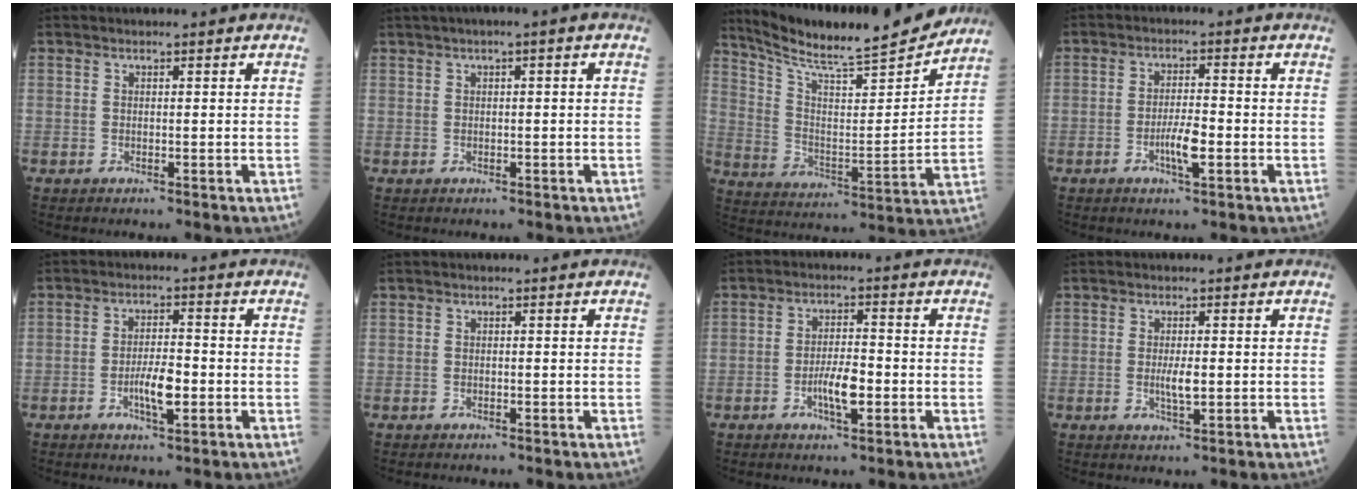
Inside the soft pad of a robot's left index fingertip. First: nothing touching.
{"total": 2.2, "force": [0.7, 0.1, 2.1], "torque": [-0.036, 0.007, 0.012]}
{"total": 20.0, "force": [18.3, 0.3, 8.1], "torque": [-0.144, -0.032, 0.282]}
{"total": 4.0, "force": [-1.6, 0.5, 3.6], "torque": [-0.068, -0.004, -0.030]}
{"total": 4.7, "force": [-1.7, 1.1, 4.2], "torque": [-0.078, -0.002, -0.029]}
{"total": 0.0}
{"total": 4.7, "force": [-1.8, 1.1, 4.2], "torque": [-0.077, -0.002, -0.033]}
{"total": 2.4, "force": [-0.4, 0.5, 2.4], "torque": [-0.045, -0.006, -0.006]}